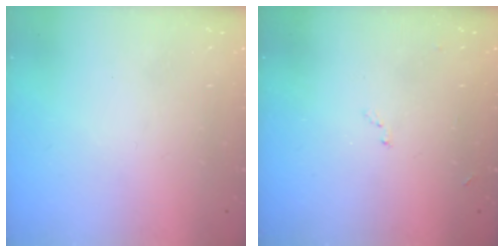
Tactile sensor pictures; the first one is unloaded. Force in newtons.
{"total": 9.6, "press": 9.6, "slide": 1.2}